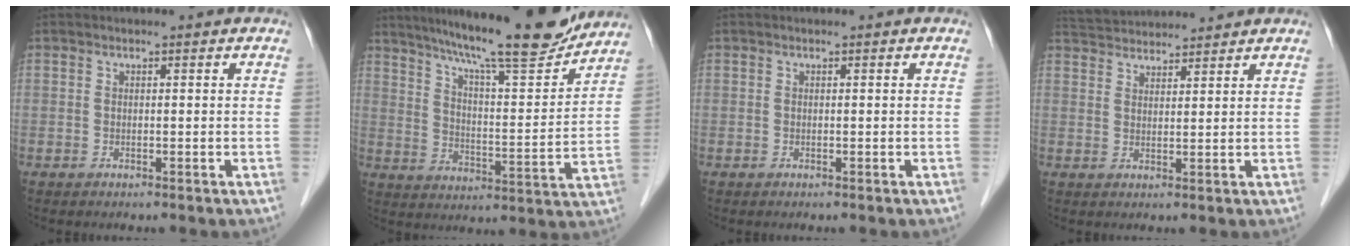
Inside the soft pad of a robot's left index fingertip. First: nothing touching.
{"total": 18.5, "force": [16.1, 1.4, 8.9], "torque": [-0.142, -0.008, 0.236]}
{"total": 0.0}
{"total": 8.1, "force": [7.9, 0.7, 1.7], "torque": [-0.038, 0.037, 0.130]}